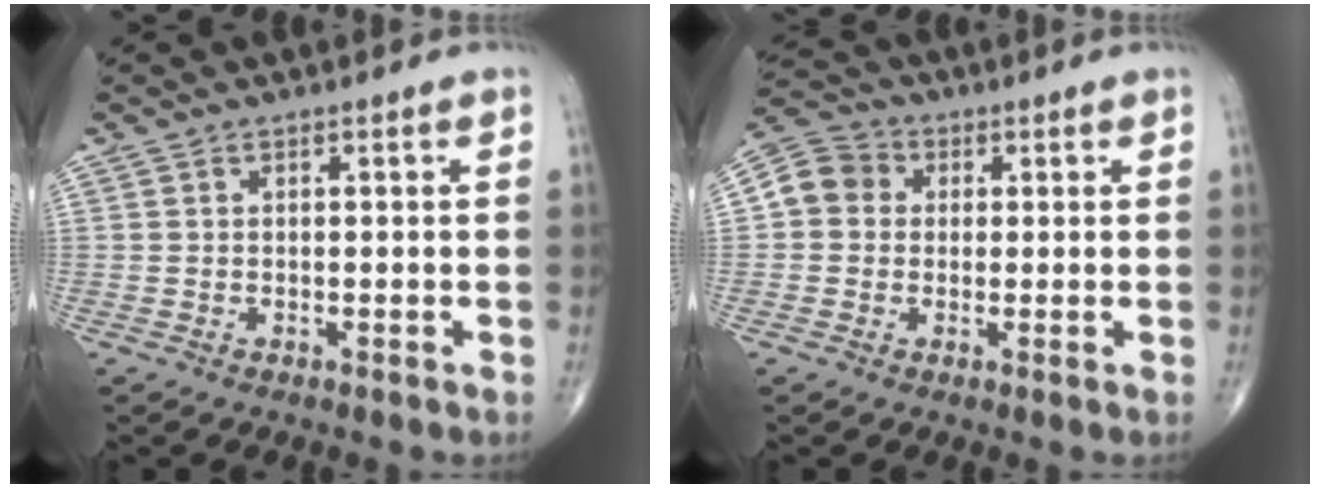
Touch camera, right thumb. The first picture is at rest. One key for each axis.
{"total": 6.6, "fx": 0.7, "fy": 5.9, "fz": 2.7, "tx": -0.036, "ty": 0.018, "tz": -0.001}